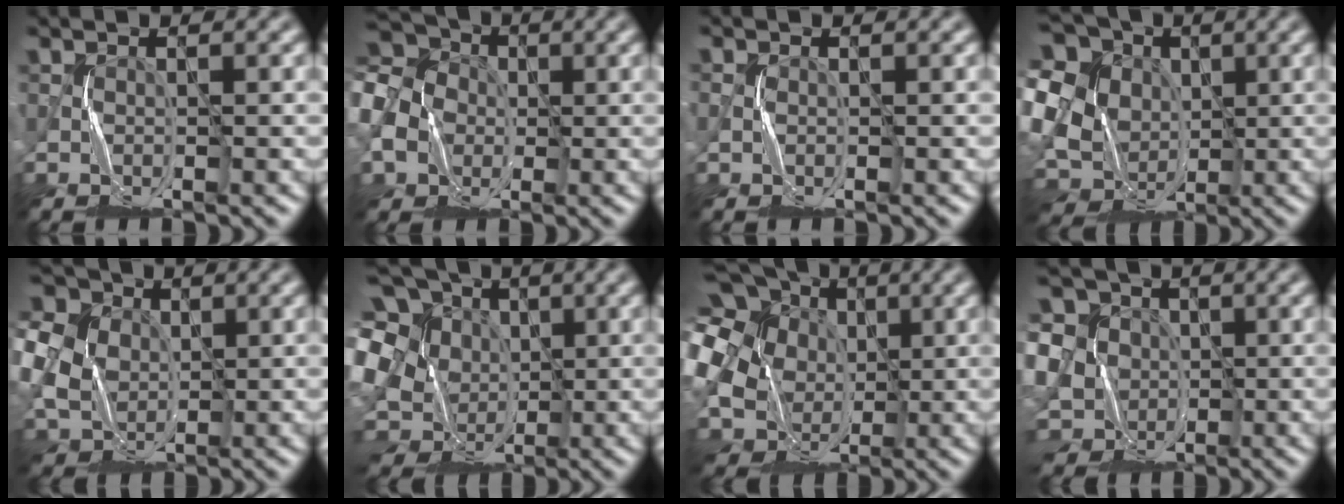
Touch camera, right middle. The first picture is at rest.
{"total": 8.2, "force": [-1.5, 7.2, 3.6], "torque": [-0.112, 0.018, -0.062]}
{"total": 0.5, "force": [-0.3, 0.1, -0.4], "torque": [0.007, -0.002, -0.005]}
{"total": 17.4, "force": [2.6, 14.6, 9.0], "torque": [-0.244, 0.022, 0.028]}
{"total": 10.9, "force": [2.0, 9.1, 5.7], "torque": [-0.138, 0.028, 0.013]}
{"total": 15.0, "force": [-0.8, 12.6, 8.2], "torque": [-0.191, 0.015, -0.019]}
{"total": 18.6, "force": [2.2, 16.3, 8.6], "torque": [-0.227, 0.017, -0.001]}
{"total": 11.4, "force": [0.9, 9.8, 5.8], "torque": [-0.138, 0.028, -0.018]}